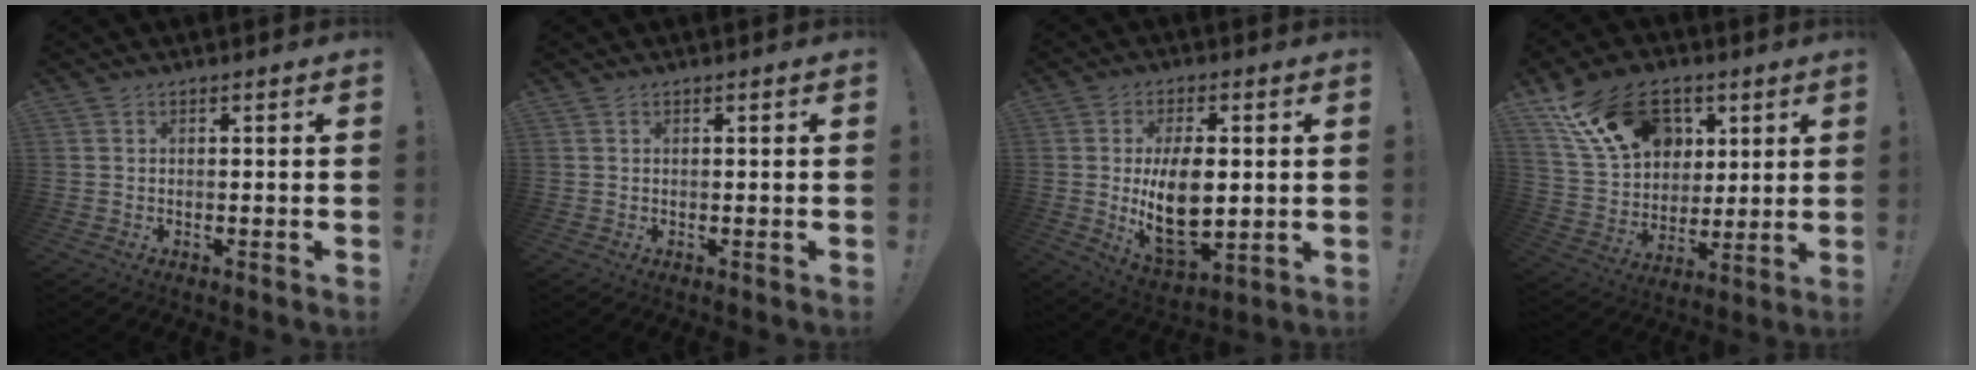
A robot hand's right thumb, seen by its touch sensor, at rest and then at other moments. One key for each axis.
{"total": 0.0}
{"total": 14.4, "fx": 0.5, "fy": 7.9, "fz": 12.0, "tx": -0.217, "ty": -0.013, "tz": 0.008}
{"total": 21.2, "fx": 10.1, "fy": 14.7, "fz": 11.4, "tx": -0.203, "ty": -0.037, "tz": 0.197}